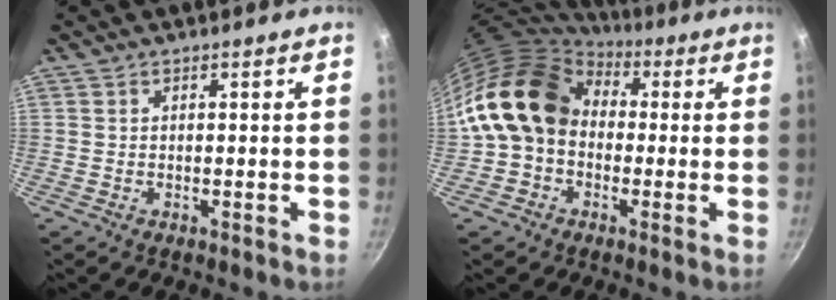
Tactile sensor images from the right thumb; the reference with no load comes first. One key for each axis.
{"total": 14.5, "fx": 1.1, "fy": 11.5, "fz": 8.8, "tx": -0.126, "ty": 0.032, "tz": 0.004}